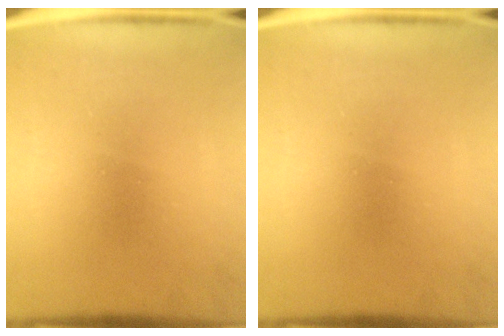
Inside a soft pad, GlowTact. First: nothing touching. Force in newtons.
{"total": 0.0}